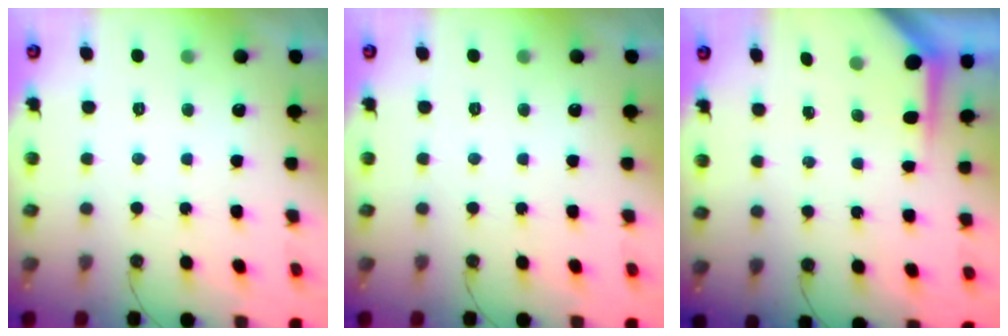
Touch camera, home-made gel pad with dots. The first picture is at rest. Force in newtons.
{"total": 0.0}
{"total": 3.9, "press": 3.9, "slide": 0.4}